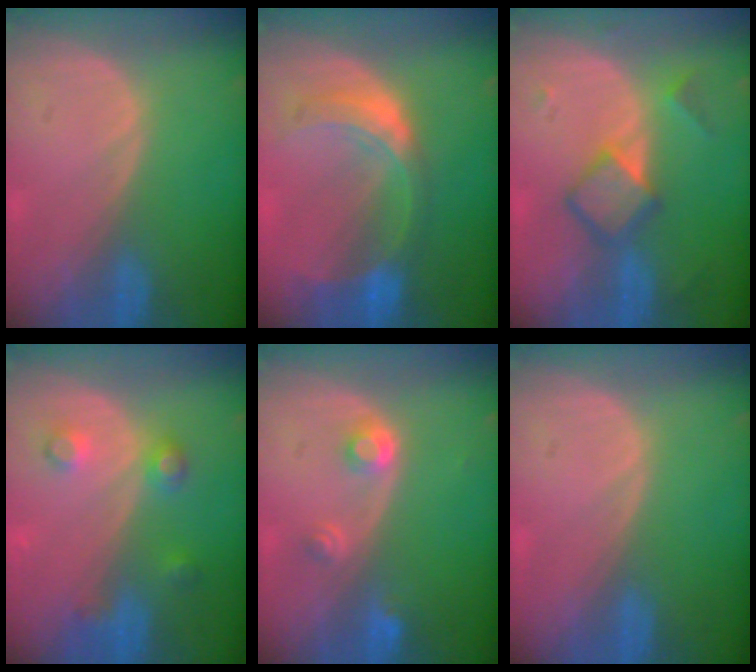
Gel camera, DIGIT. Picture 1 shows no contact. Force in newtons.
{"total": 7.8, "press": 6.9, "slide": 3.7}
{"total": 5.4, "press": 5.4, "slide": 0.1}
{"total": 3.9, "press": 3.9, "slide": 0.1}
{"total": 3.0, "press": 2.8, "slide": 1.0}
{"total": 0.0}